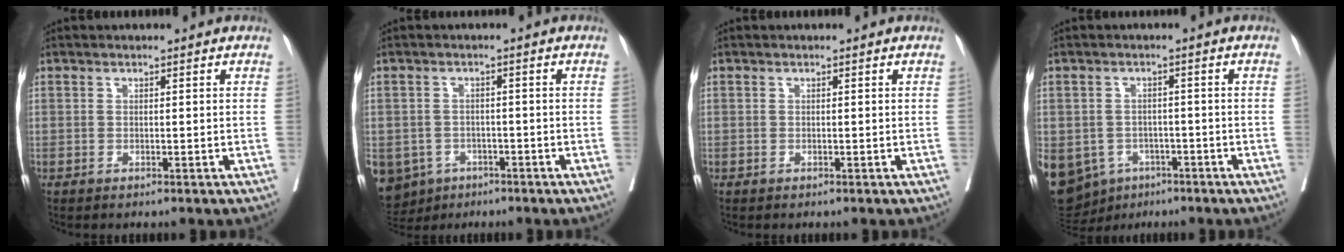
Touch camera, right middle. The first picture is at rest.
{"total": 10.0, "force": [-5.6, 7.9, 2.5], "torque": [-0.074, -0.005, -0.076]}
{"total": 0.0}
{"total": 19.0, "force": [-8.2, 15.5, 7.5], "torque": [-0.241, -0.001, -0.108]}